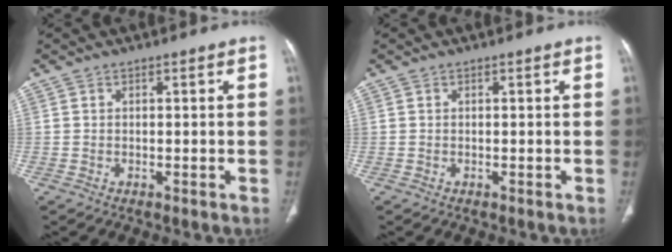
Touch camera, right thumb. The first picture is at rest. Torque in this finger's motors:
{"motor_torque": [0.13, 0.13, -0.02, -0.02, 0.00]}